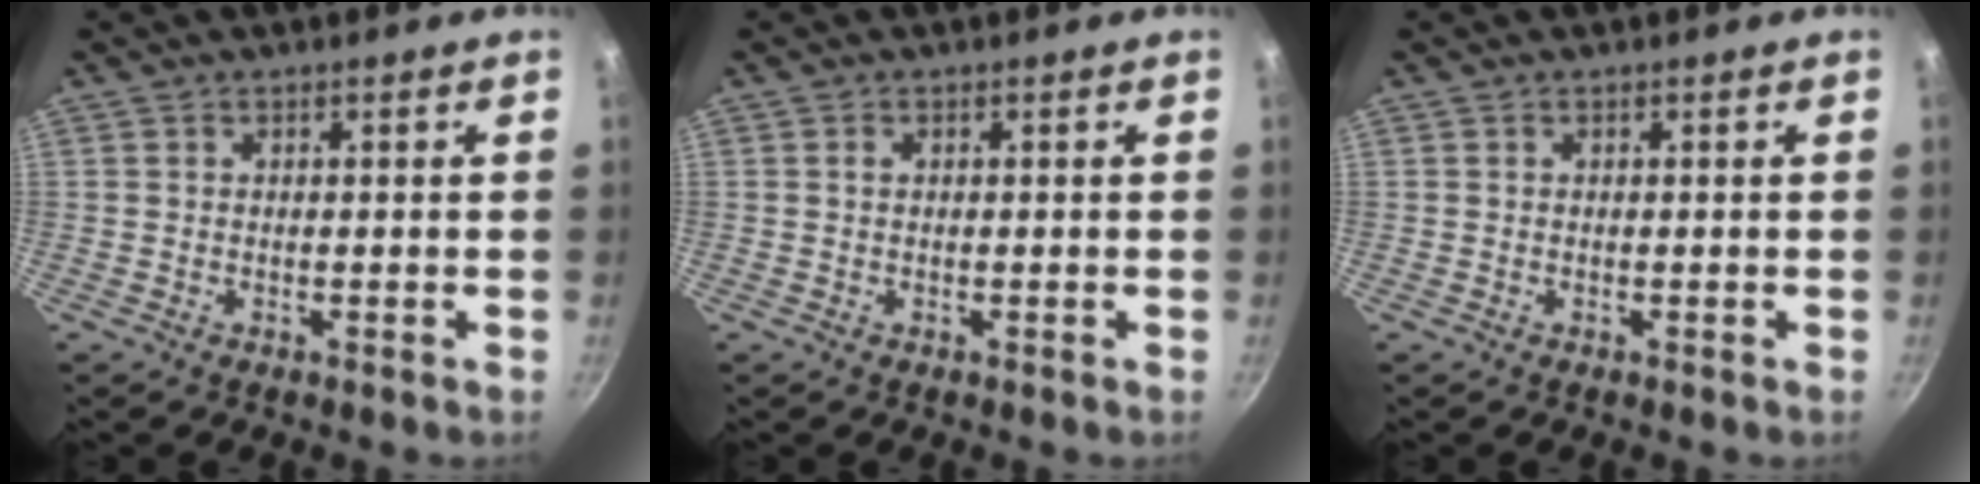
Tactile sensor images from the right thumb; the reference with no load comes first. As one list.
[{"total": 0.5, "force": [0.1, 0.4, 0.3], "torque": [-0.003, 0.003, 0.001]}, {"total": 0.0}]